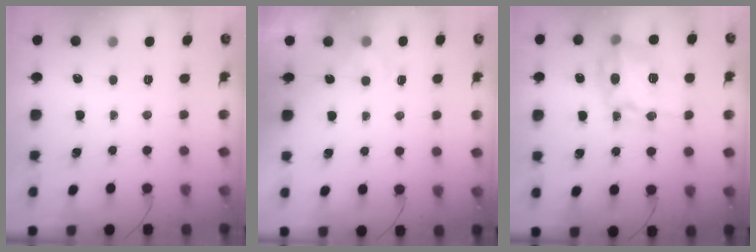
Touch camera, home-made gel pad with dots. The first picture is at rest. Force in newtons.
{"total": 2.0, "press": 1.5, "slide": 1.3}
{"total": 17.5, "press": 17.5, "slide": 0.7}